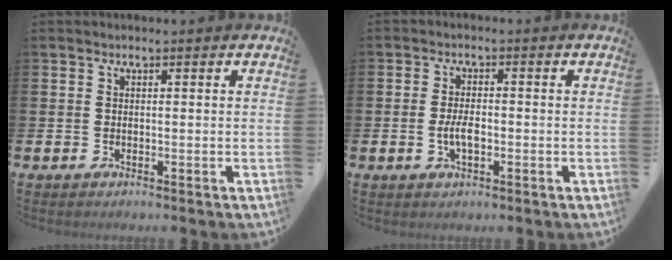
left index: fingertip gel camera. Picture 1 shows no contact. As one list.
[{"total": 3.2, "force": [-0.6, 1.4, 2.8], "torque": [-0.038, -0.003, -0.015]}]